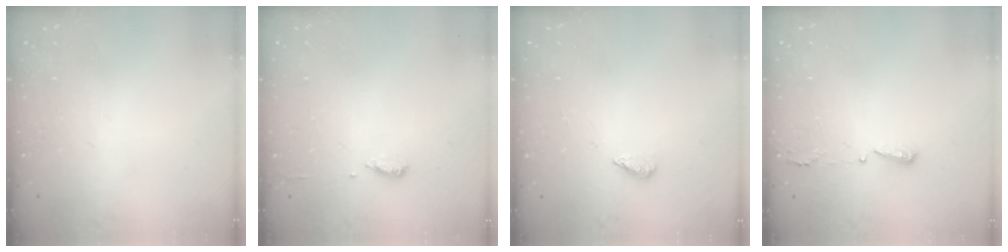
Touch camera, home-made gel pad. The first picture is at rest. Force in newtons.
{"total": 6.1, "press": 6.0, "slide": 1.3}
{"total": 2.3, "press": 2.2, "slide": 0.8}
{"total": 2.9, "press": 2.8, "slide": 0.6}